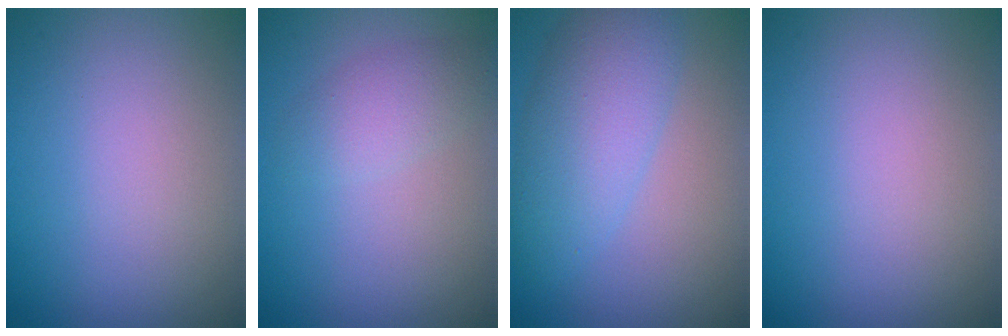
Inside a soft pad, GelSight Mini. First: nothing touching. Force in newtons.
{"total": 2.2, "press": 2.2, "slide": 0.1}
{"total": 5.4, "press": 5.4, "slide": 0.2}
{"total": 0.0}